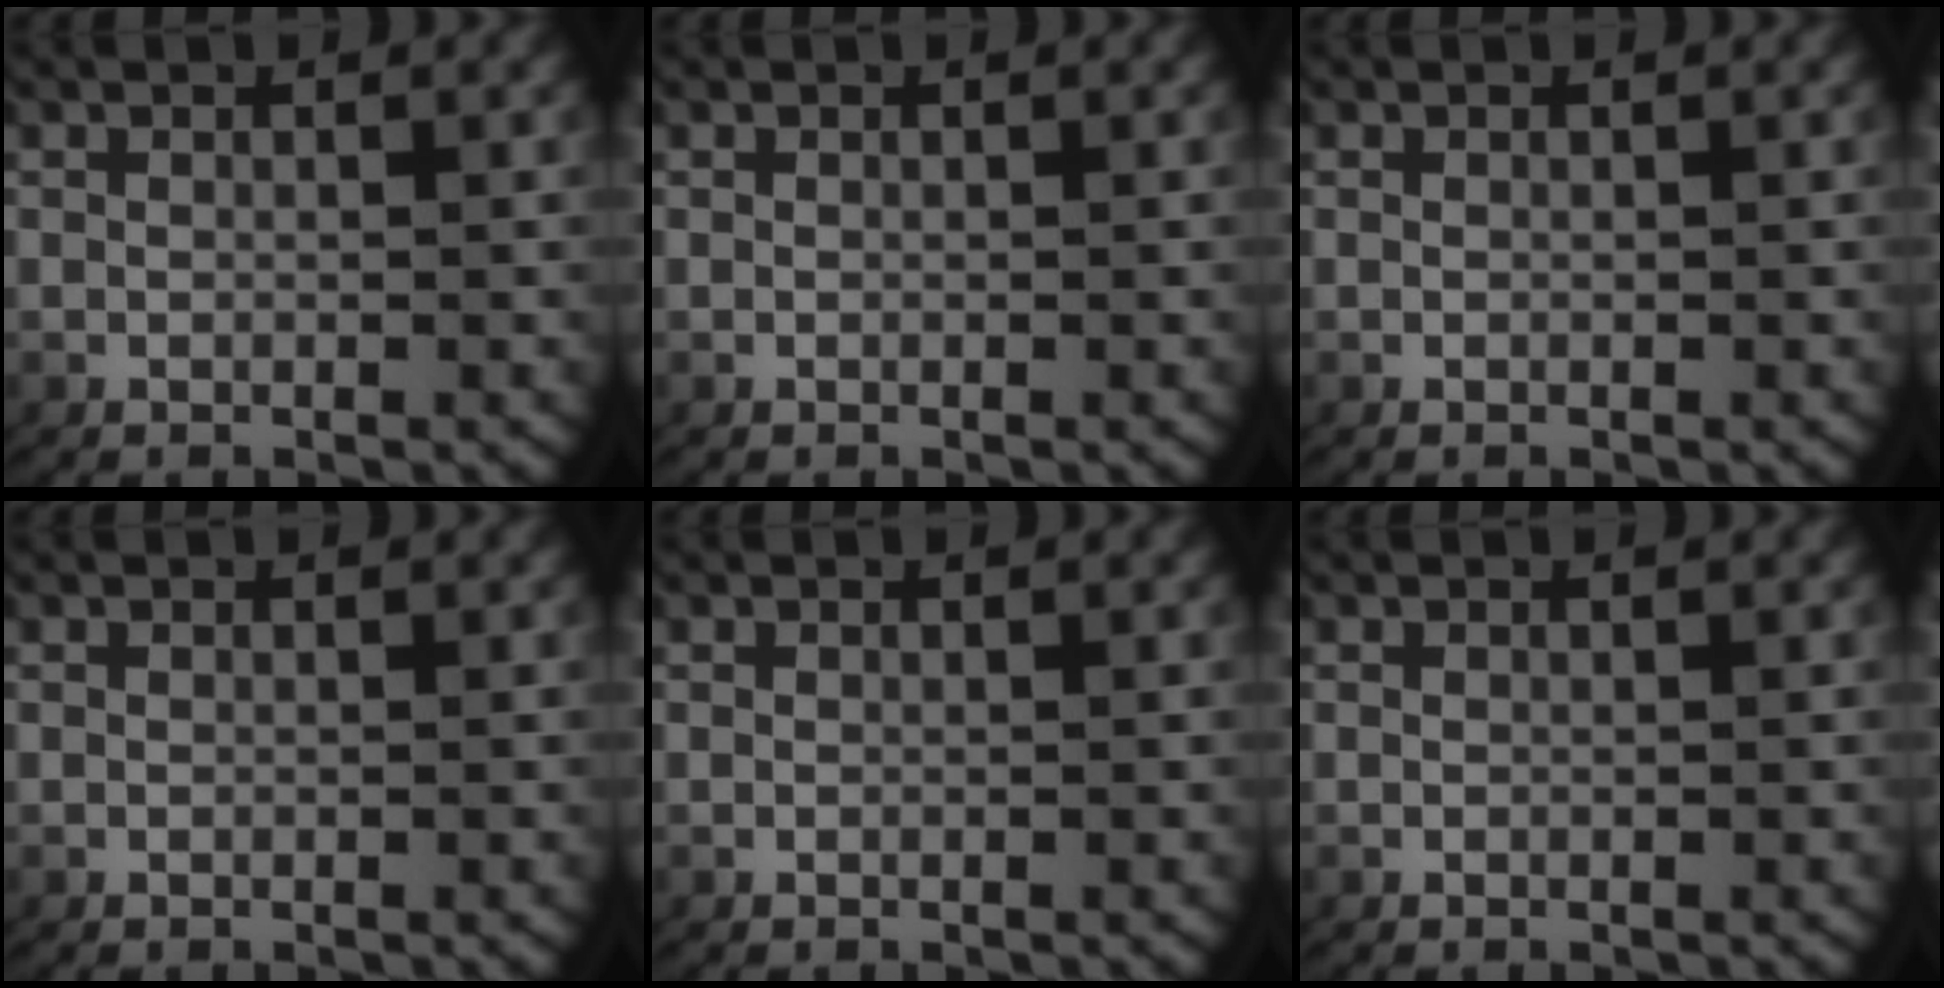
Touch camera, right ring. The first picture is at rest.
{"total": 0.0}
{"total": 0.0}
{"total": 0.0}
{"total": 0.0}
{"total": 0.0}